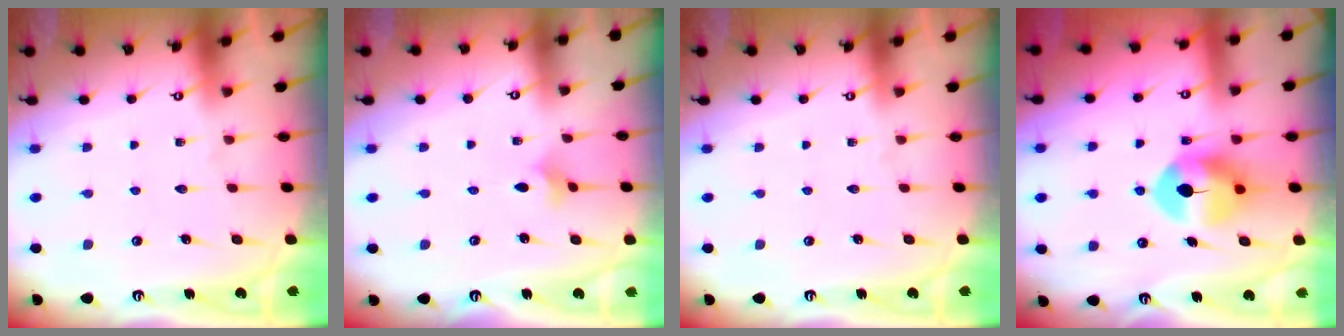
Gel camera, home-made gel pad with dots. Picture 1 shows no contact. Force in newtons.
{"total": 2.4, "press": 2.3, "slide": 0.4}
{"total": 0.0}
{"total": 9.1, "press": 8.9, "slide": 1.8}